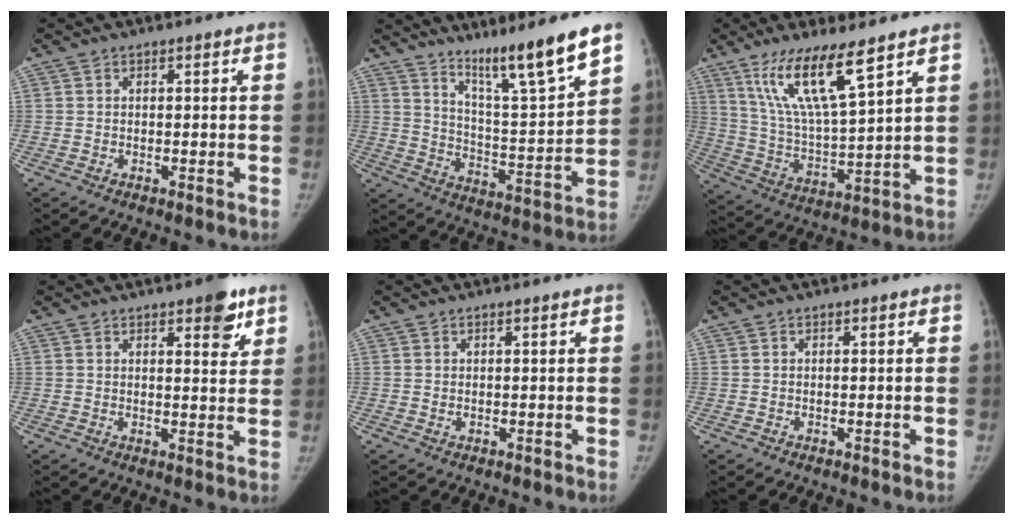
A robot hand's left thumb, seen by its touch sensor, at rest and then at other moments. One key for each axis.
{"total": 14.9, "fx": 11.1, "fy": 0.6, "fz": 10.0, "tx": -0.148, "ty": -0.081, "tz": 0.193}
{"total": 14.9, "fx": 9.2, "fy": 2.7, "fz": 11.3, "tx": -0.211, "ty": -0.049, "tz": 0.189}
{"total": 6.1, "fx": 3.6, "fy": 2.3, "fz": 4.4, "tx": -0.038, "ty": -0.018, "tz": 0.042}
{"total": 0.7, "fx": 0.4, "fy": 0.2, "fz": 0.5, "tx": -0.012, "ty": 0.000, "tz": 0.008}
{"total": 0.0}